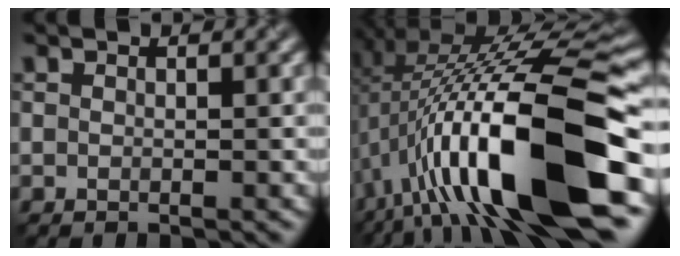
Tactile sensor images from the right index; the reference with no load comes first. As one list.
[{"total": 15.9, "force": [-3.1, 4.2, 15.0], "torque": [-0.249, 0.023, -0.051]}]